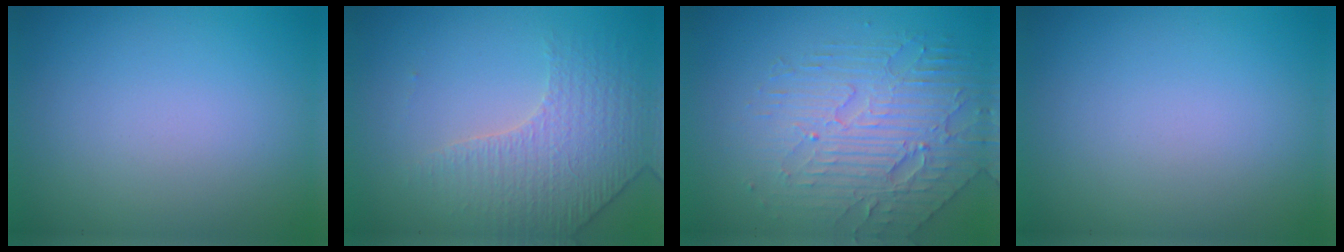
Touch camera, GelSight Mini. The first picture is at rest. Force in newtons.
{"total": 4.1, "press": 3.1, "slide": 2.7}
{"total": 5.6, "press": 4.4, "slide": 3.4}
{"total": 0.0}